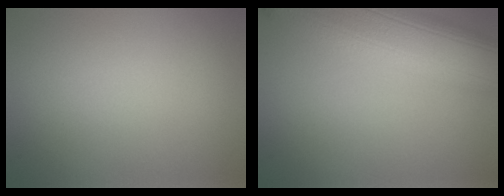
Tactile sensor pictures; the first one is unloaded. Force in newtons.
{"total": 12.9, "press": 12.9, "slide": 0.6}